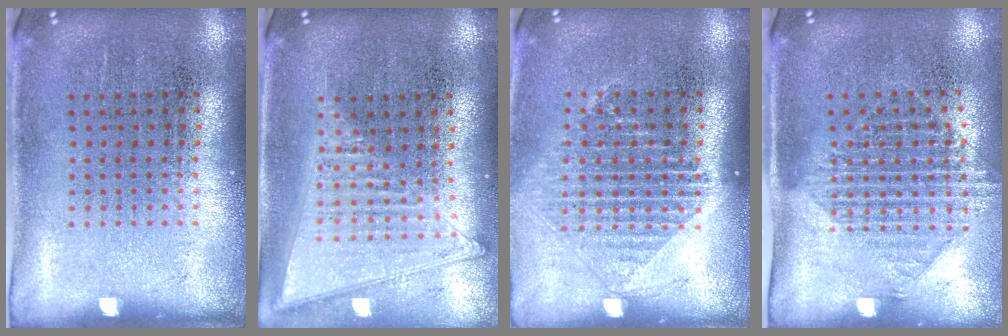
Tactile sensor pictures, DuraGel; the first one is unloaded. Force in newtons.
{"total": 1.4, "press": 1.3, "slide": 0.5}
{"total": 1.2, "press": 1.1, "slide": 0.6}
{"total": 1.5, "press": 1.3, "slide": 0.9}